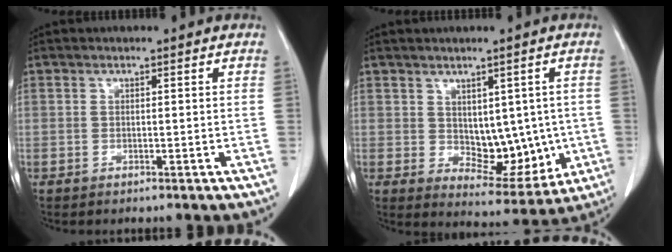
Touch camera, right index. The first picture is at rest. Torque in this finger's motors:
{"motor_torque": [0.11, 0.24, 0.13, 0.02]}